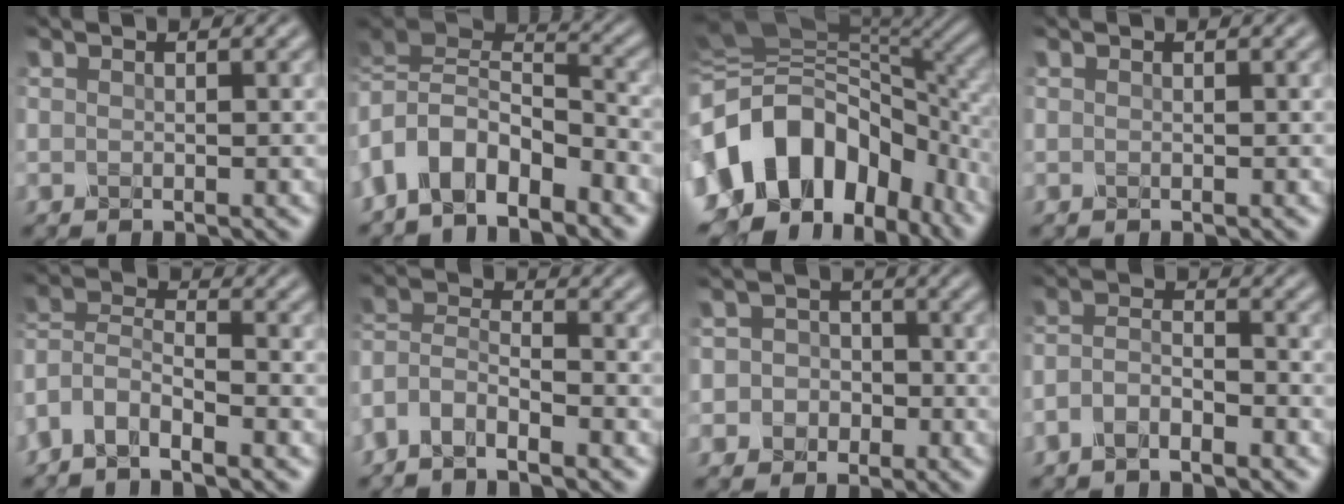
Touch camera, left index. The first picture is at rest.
{"total": 7.7, "force": [-3.5, 4.3, 5.4], "torque": [-0.096, 0.004, -0.074]}
{"total": 16.1, "force": [-4.1, 11.2, 10.8], "torque": [-0.207, -0.011, -0.062]}
{"total": 0.0}
{"total": 4.8, "force": [-3.5, 1.9, 2.7], "torque": [-0.052, 0.002, -0.081]}
{"total": 4.2, "force": [-3.3, 1.5, 2.2], "torque": [-0.044, 0.001, -0.079]}
{"total": 4.0, "force": [-1.1, 3.8, 0.7], "torque": [0.020, 0.011, -0.043]}
{"total": 2.7, "force": [-1.7, 1.1, 1.8], "torque": [-0.039, 0.005, -0.042]}